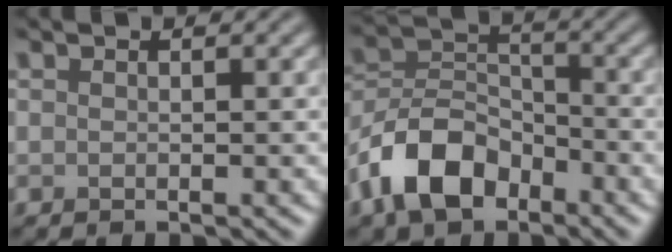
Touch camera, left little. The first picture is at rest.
{"total": 7.7, "force": [-4.4, 4.6, 4.2], "torque": [-0.080, 0.005, -0.097]}